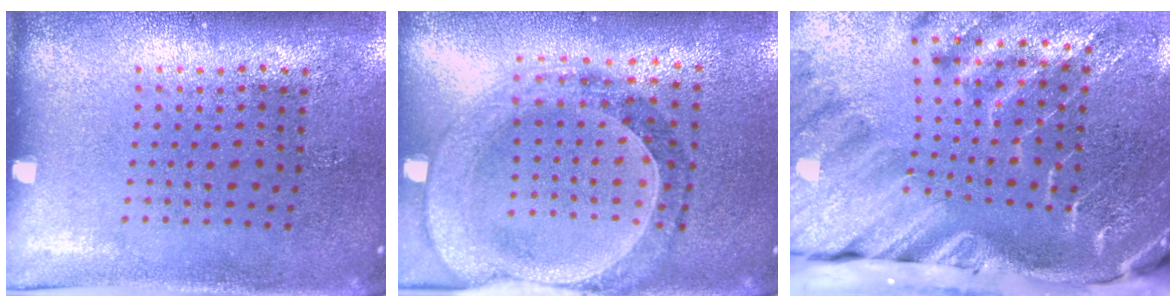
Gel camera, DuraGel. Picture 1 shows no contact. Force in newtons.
{"total": 1.5, "press": 1.5, "slide": 0.3}
{"total": 4.5, "press": 3.3, "slide": 3.0}